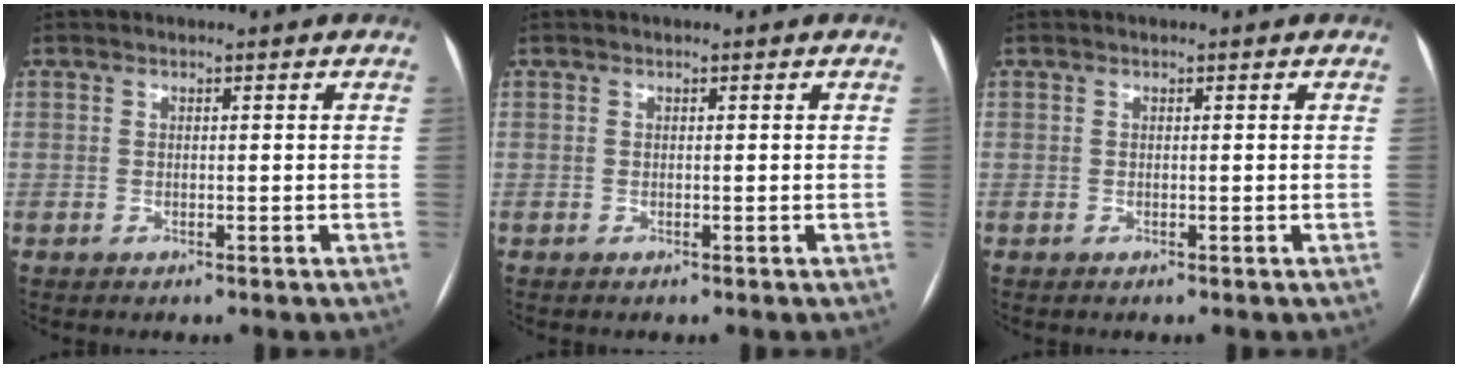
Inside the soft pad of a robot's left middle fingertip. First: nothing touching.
{"total": 0.0}
{"total": 0.0}